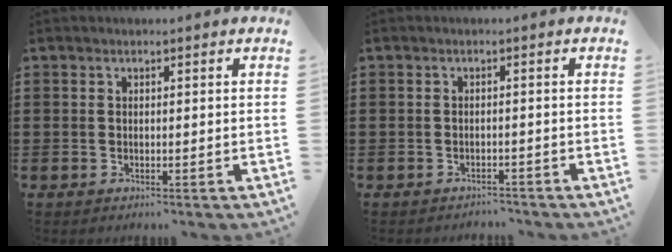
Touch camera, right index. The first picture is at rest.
{"total": 1.4, "force": [-1.4, 0.1, -0.1], "torque": [-0.003, 0.001, -0.031]}